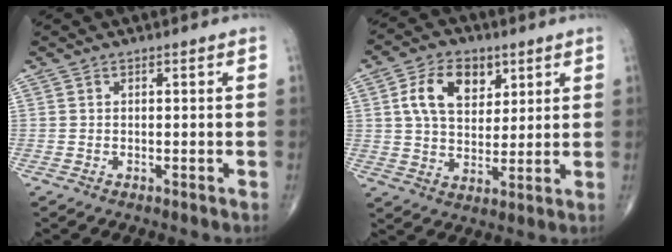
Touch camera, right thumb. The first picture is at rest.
{"total": 11.2, "force": [4.2, 7.4, 7.3], "torque": [-0.102, -0.010, 0.076]}